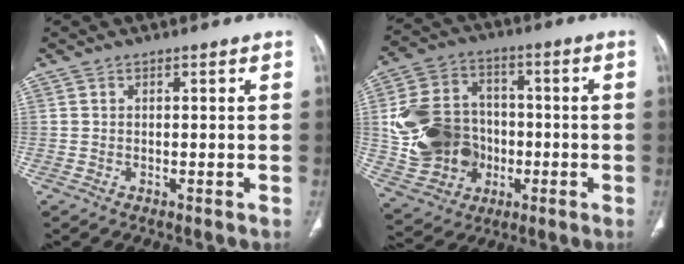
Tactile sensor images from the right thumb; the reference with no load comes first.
{"total": 17.7, "force": [-1.7, 14.7, 9.7], "torque": [-0.160, 0.020, -0.018]}